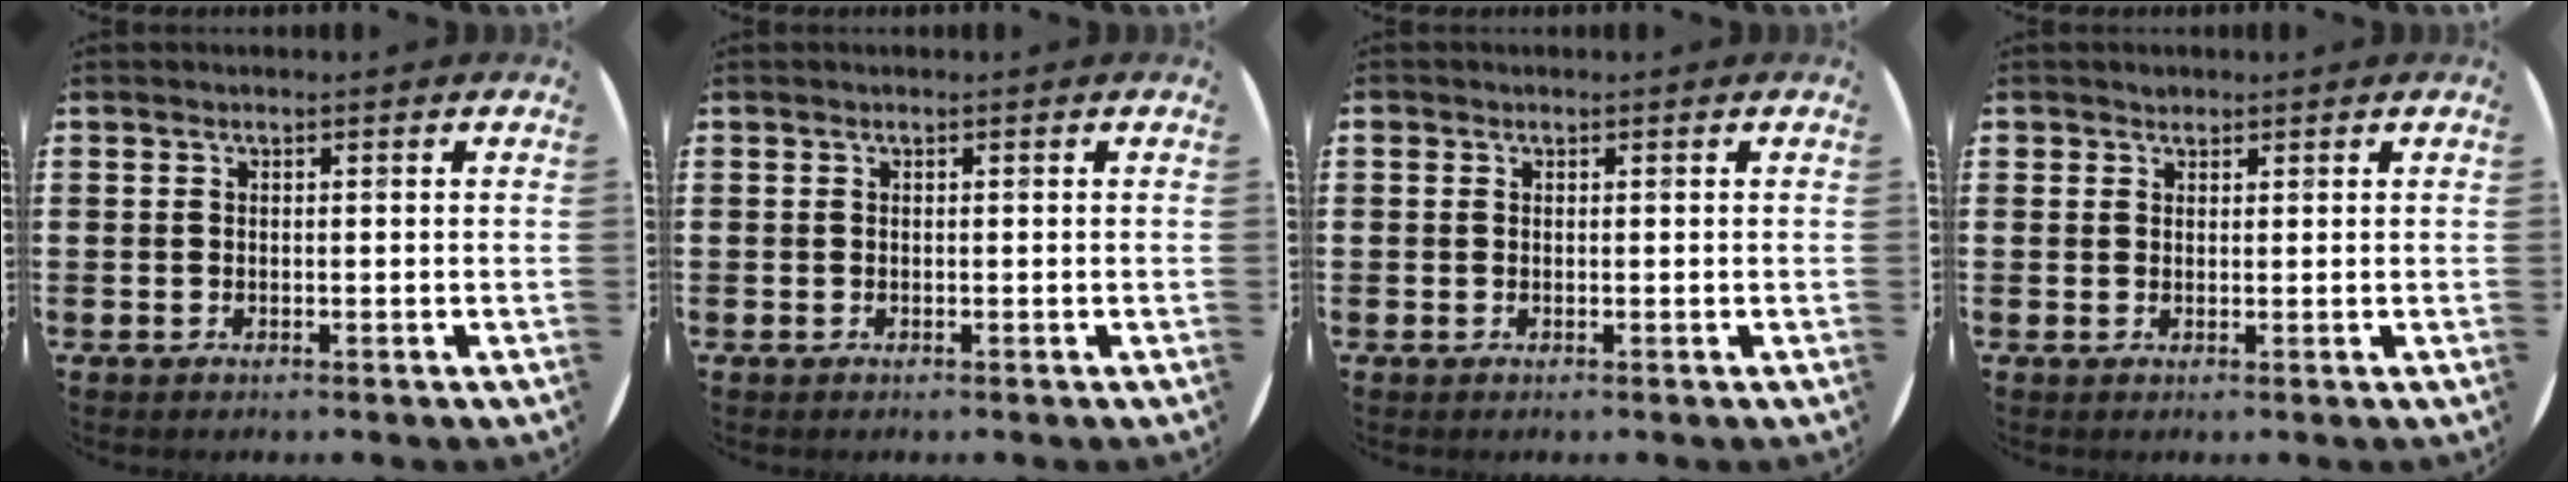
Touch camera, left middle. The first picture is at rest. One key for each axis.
{"total": 0.0}
{"total": 0.0}
{"total": 1.0, "fx": 0.9, "fy": 0.4, "fz": -0.1, "tx": 0.000, "ty": 0.002, "tz": 0.019}